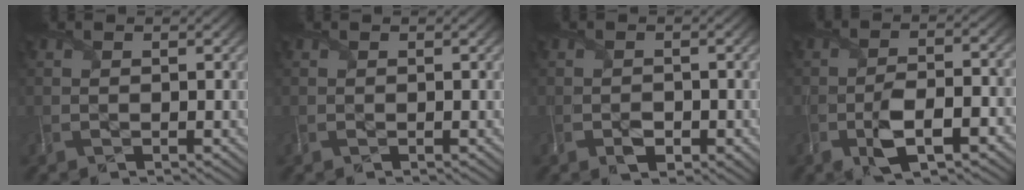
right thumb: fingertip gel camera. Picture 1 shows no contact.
{"total": 0.0}
{"total": 2.6, "force": [-1.2, 1.6, 1.6], "torque": [-0.031, -0.010, -0.021]}
{"total": 7.5, "force": [-3.2, 2.8, 6.3], "torque": [-0.119, -0.003, -0.060]}